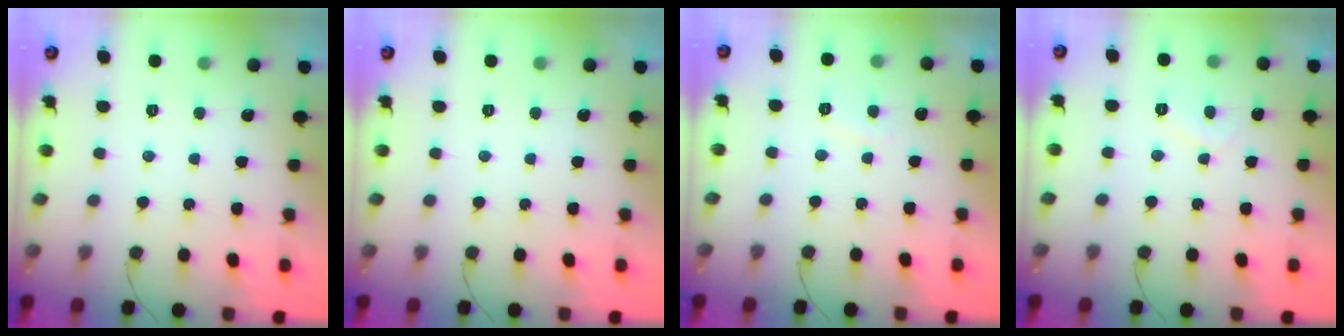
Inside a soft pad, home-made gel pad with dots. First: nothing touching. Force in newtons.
{"total": 0.0}
{"total": 1.8, "press": 1.7, "slide": 0.6}
{"total": 1.3, "press": 1.2, "slide": 0.6}